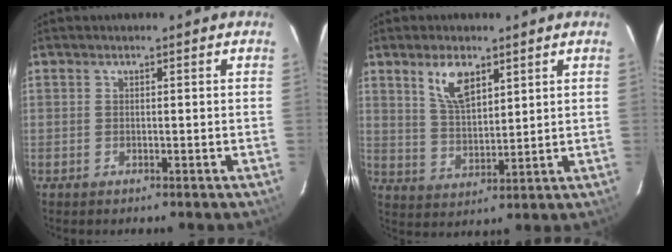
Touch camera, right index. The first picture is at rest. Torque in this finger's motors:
{"motor_torque": [0.21, 0.10, 0.17, 0.07]}